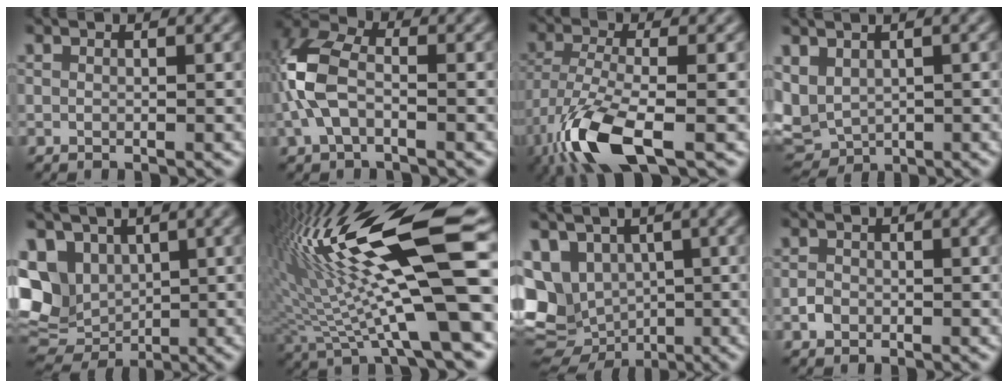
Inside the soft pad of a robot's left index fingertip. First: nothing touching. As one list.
[{"total": 5.6, "force": [-1.2, 3.0, 4.5], "torque": [-0.115, 0.015, -0.037]}, {"total": 8.4, "force": [-5.0, 2.6, 6.2], "torque": [-0.142, -0.017, -0.104]}, {"total": 4.0, "force": [0.0, 3.1, 2.5], "torque": [-0.058, -0.005, 0.002]}, {"total": 8.6, "force": [1.0, 6.9, 5.0], "torque": [-0.093, -0.003, 0.028]}, {"total": 16.1, "force": [4.2, 3.3, 15.2], "torque": [-0.269, 0.007, 0.076]}, {"total": 10.1, "force": [-1.6, 8.4, 5.4], "torque": [-0.113, -0.013, -0.012]}, {"total": 1.2, "force": [-0.8, 0.9, 0.3], "torque": [-0.005, -0.001, -0.017]}]